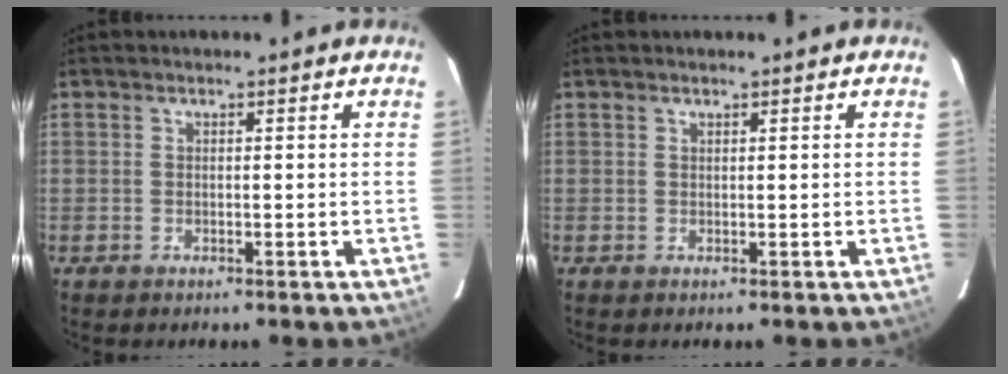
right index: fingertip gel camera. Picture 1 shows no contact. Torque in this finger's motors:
{"motor_torque": [0.25, 0.13, 0.02, 0.01]}